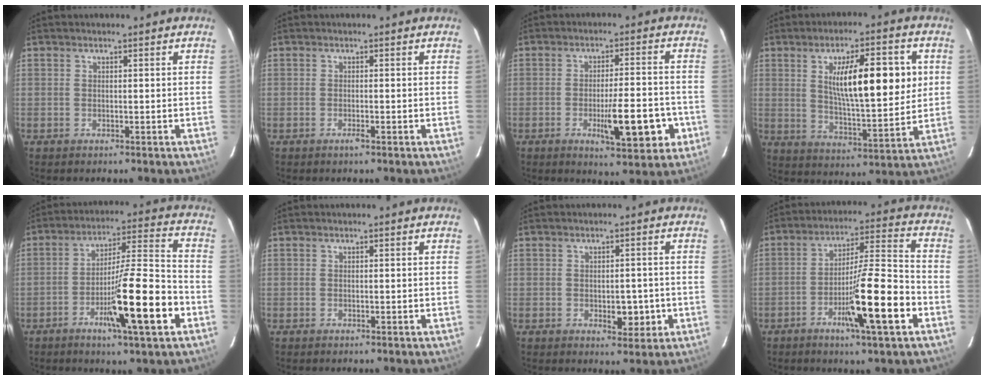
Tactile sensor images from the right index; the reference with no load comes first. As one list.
[{"total": 1.0, "force": [-0.7, -0.2, 0.7], "torque": [-0.020, -0.003, -0.012]}, {"total": 10.2, "force": [-3.4, 2.0, 9.4], "torque": [-0.134, -0.004, -0.044]}, {"total": 15.0, "force": [3.6, 3.4, 14.2], "torque": [-0.227, 0.007, 0.061]}, {"total": 15.1, "force": [-6.0, 0.4, 13.8], "torque": [-0.227, -0.008, -0.095]}, {"total": 0.0}, {"total": 3.9, "force": [-1.0, 2.0, 3.2], "torque": [-0.039, 0.000, -0.005]}, {"total": 13.7, "force": [-5.5, 0.3, 12.5], "torque": [-0.207, -0.005, -0.089]}]